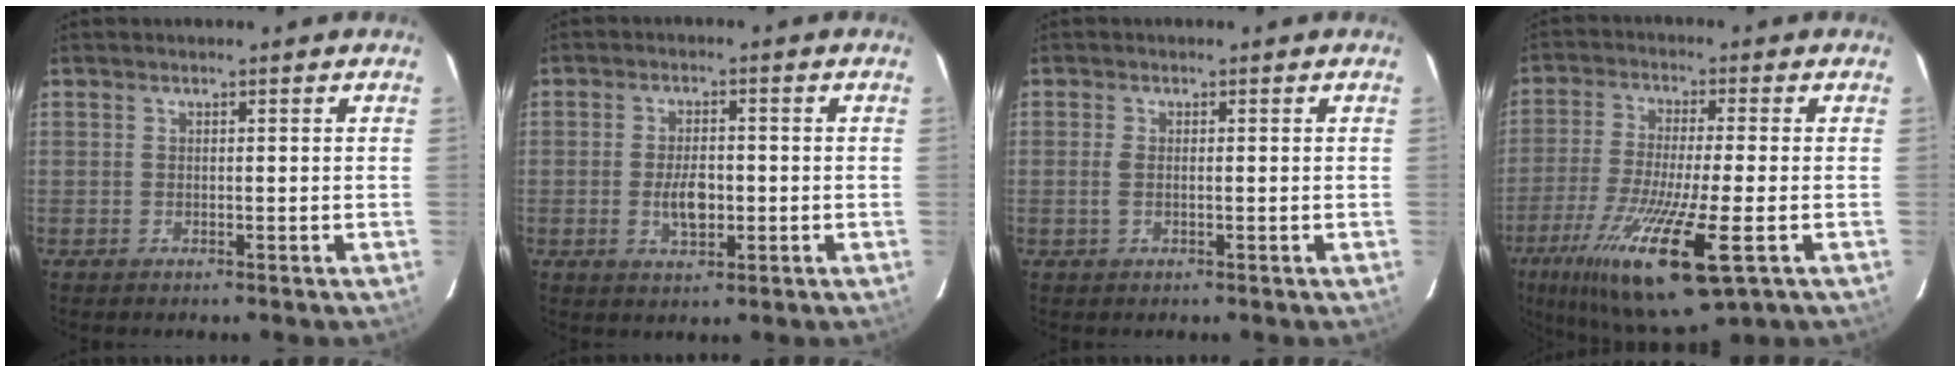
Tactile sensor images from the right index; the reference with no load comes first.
{"total": 5.2, "force": [-1.0, 2.6, 4.4], "torque": [-0.085, -0.002, -0.015]}
{"total": 1.7, "force": [-0.1, 0.7, 1.5], "torque": [-0.035, -0.001, -0.003]}
{"total": 19.3, "force": [-9.0, 3.6, 16.7], "torque": [-0.337, -0.061, -0.162]}